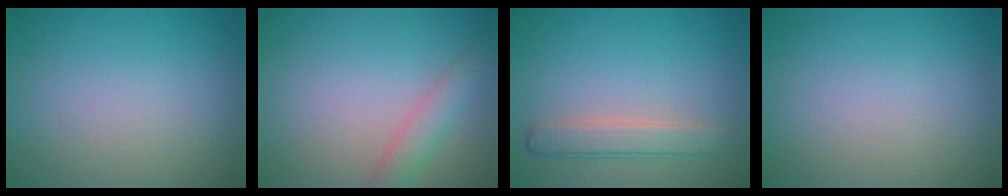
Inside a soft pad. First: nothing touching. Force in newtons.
{"total": 2.2, "press": 2.2, "slide": 0.2}
{"total": 2.8, "press": 2.8, "slide": 0.1}
{"total": 0.0}